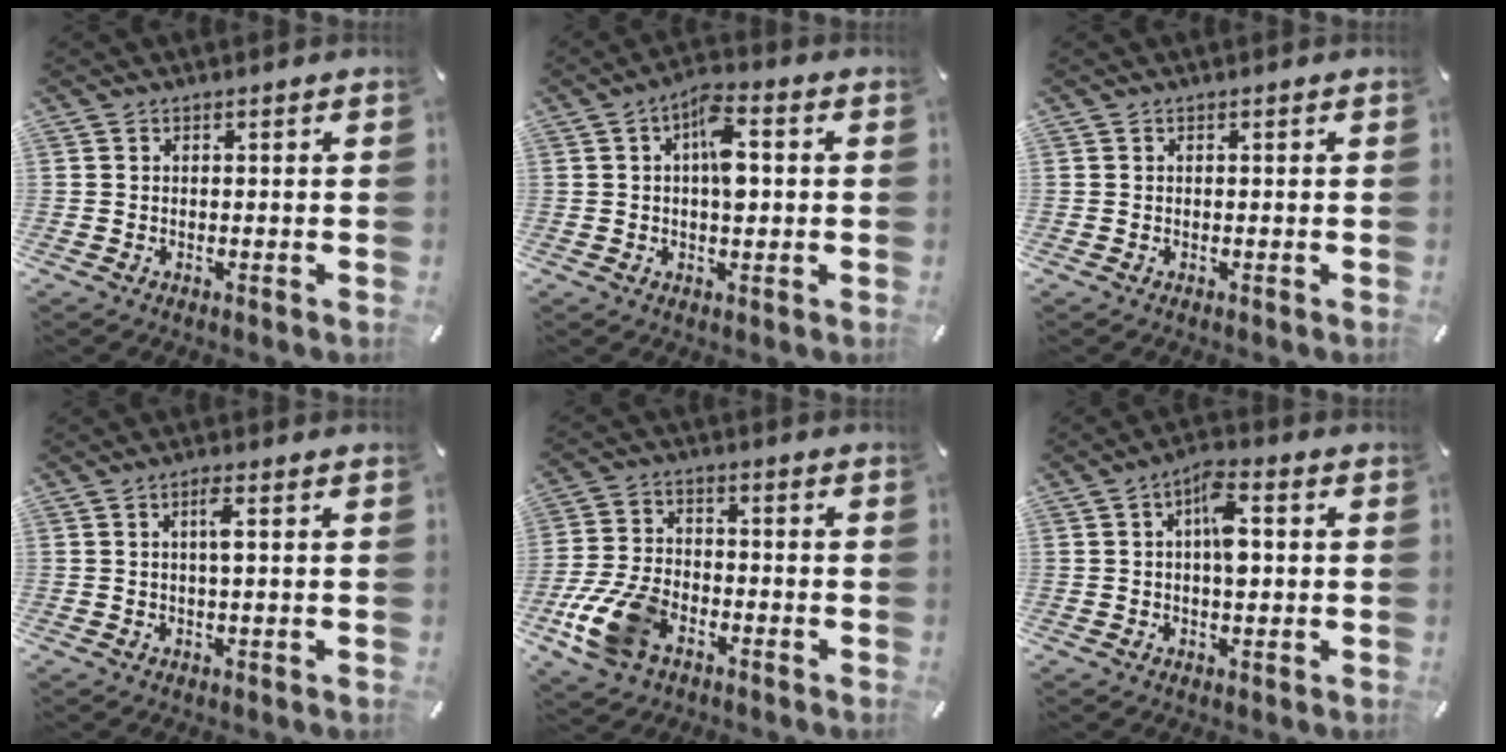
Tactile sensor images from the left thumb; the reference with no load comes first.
{"total": 7.6, "force": [0.9, 3.8, 6.6], "torque": [-0.094, 0.005, 0.008]}
{"total": 0.0}
{"total": 3.3, "force": [0.6, 0.4, 3.2], "torque": [-0.055, -0.002, 0.005]}
{"total": 12.4, "force": [-6.0, 7.8, 7.4], "torque": [-0.163, 0.024, -0.109]}
{"total": 7.1, "force": [0.8, 3.3, 6.2], "torque": [-0.095, 0.008, 0.008]}